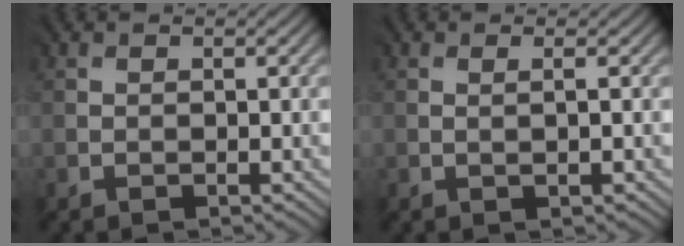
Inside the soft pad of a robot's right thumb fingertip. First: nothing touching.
{"total": 0.6, "force": [0.0, -0.5, 0.2], "torque": [-0.002, -0.001, -0.001]}